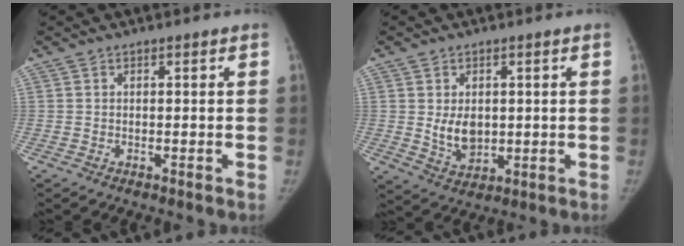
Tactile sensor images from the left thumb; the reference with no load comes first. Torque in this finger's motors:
{"motor_torque": [-0.01, -0.01, 0.08, 0.10, 0.02]}